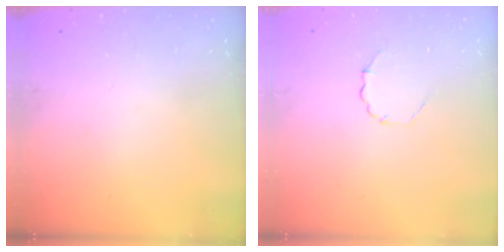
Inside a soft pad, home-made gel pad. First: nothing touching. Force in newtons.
{"total": 2.8, "press": 2.6, "slide": 1.1}